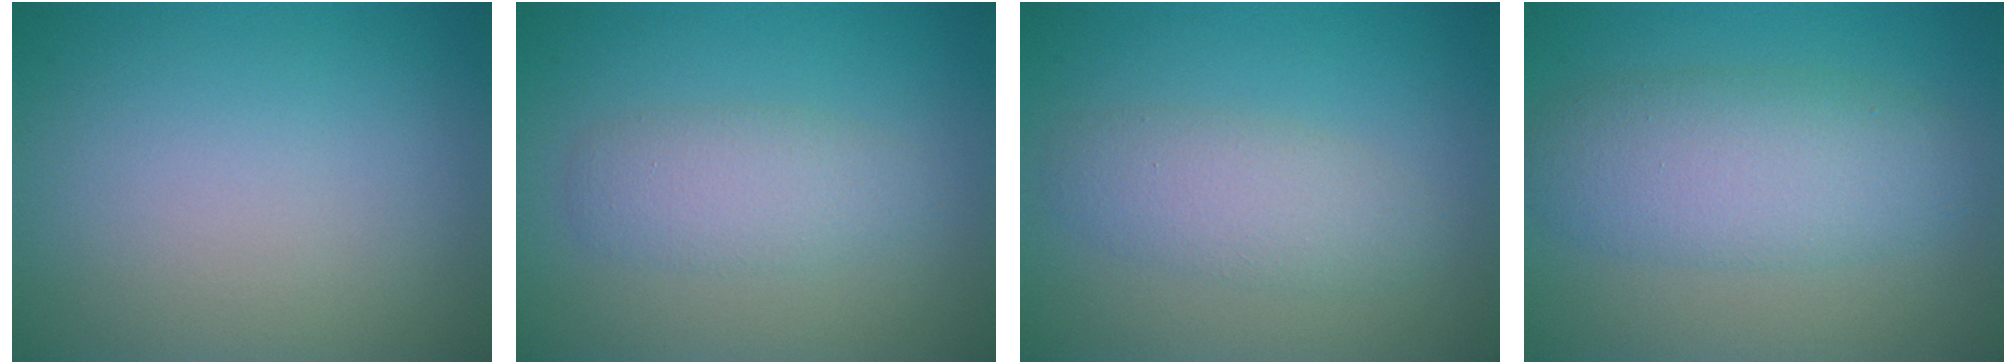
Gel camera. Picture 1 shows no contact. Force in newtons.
{"total": 2.8, "press": 2.8, "slide": 0.1}
{"total": 2.0, "press": 1.9, "slide": 0.2}
{"total": 5.5, "press": 5.5, "slide": 0.2}